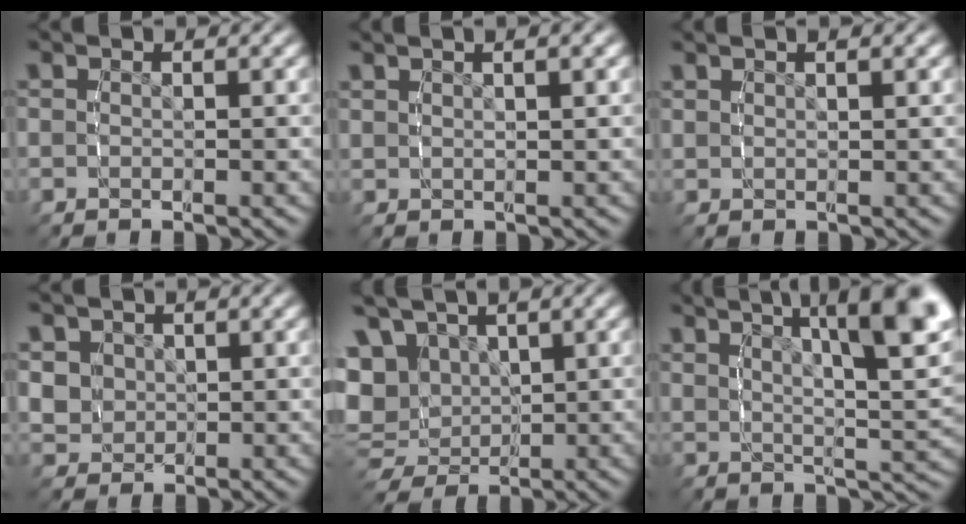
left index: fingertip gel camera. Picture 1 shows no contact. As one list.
[{"total": 2.3, "force": [1.6, 0.2, 1.6], "torque": [-0.016, 0.011, 0.033]}, {"total": 1.3, "force": [1.1, -0.2, 0.8], "torque": [-0.007, 0.004, 0.025]}, {"total": 4.5, "force": [0.9, 4.0, 1.7], "torque": [-0.046, -0.013, 0.027]}, {"total": 9.6, "force": [0.7, 8.5, 4.4], "torque": [-0.127, -0.042, 0.028]}, {"total": 13.2, "force": [6.7, 4.8, 10.3], "torque": [-0.115, 0.024, 0.095]}]